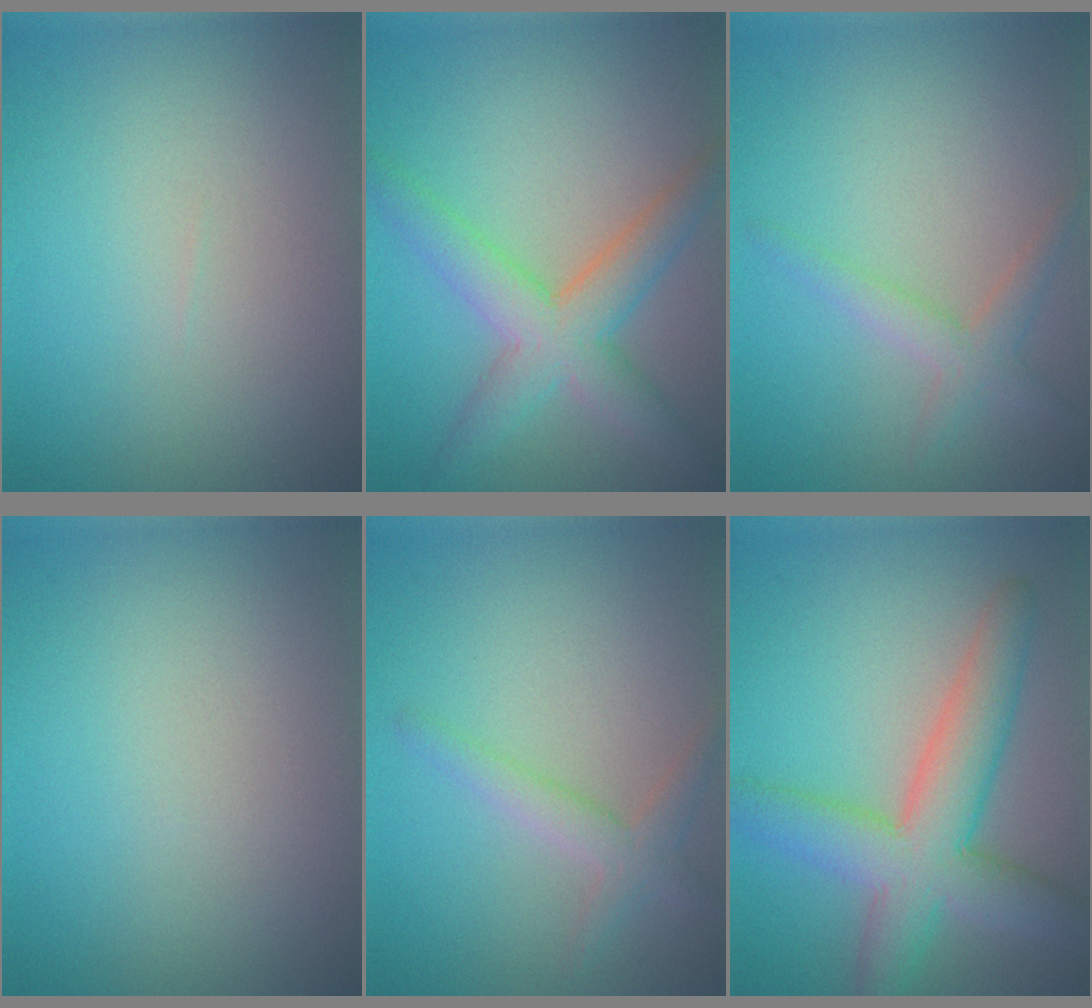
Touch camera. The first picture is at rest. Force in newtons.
{"total": 5.3, "press": 5.3, "slide": 0.1}
{"total": 2.2, "press": 2.2, "slide": 0.1}
{"total": 0.0}
{"total": 2.2, "press": 2.2, "slide": 0.1}
{"total": 6.9, "press": 6.9, "slide": 0.2}